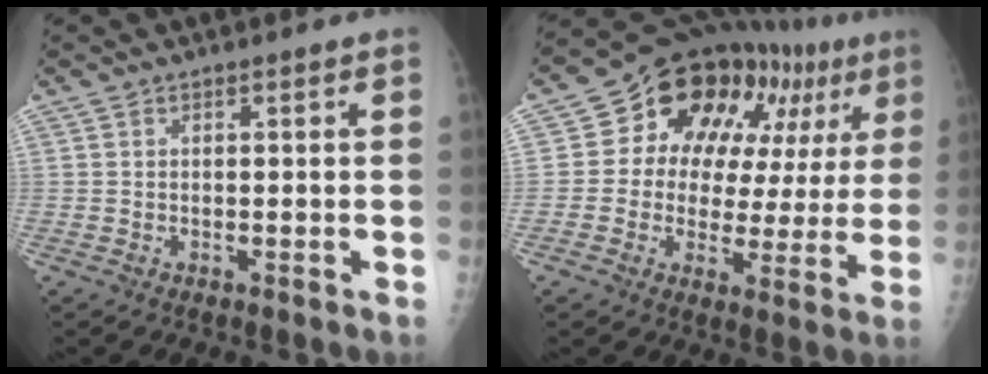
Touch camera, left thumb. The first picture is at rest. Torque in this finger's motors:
{"motor_torque": [-0.04, 0.99, 0.04, -0.07, 0.10]}